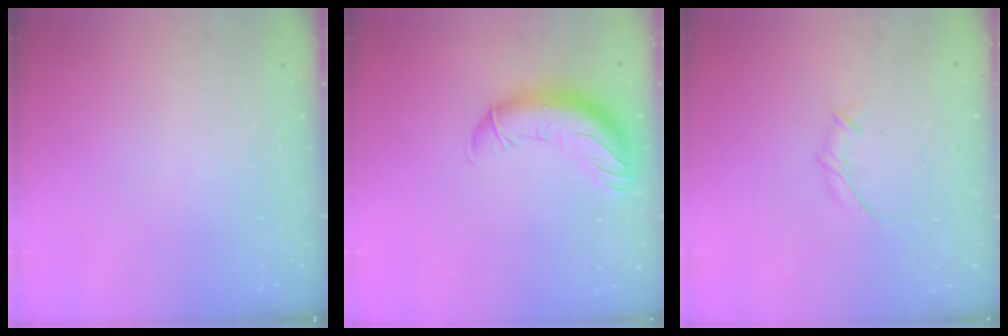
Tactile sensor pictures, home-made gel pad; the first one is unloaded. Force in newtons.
{"total": 12.4, "press": 12.0, "slide": 2.9}
{"total": 3.8, "press": 3.7, "slide": 0.7}